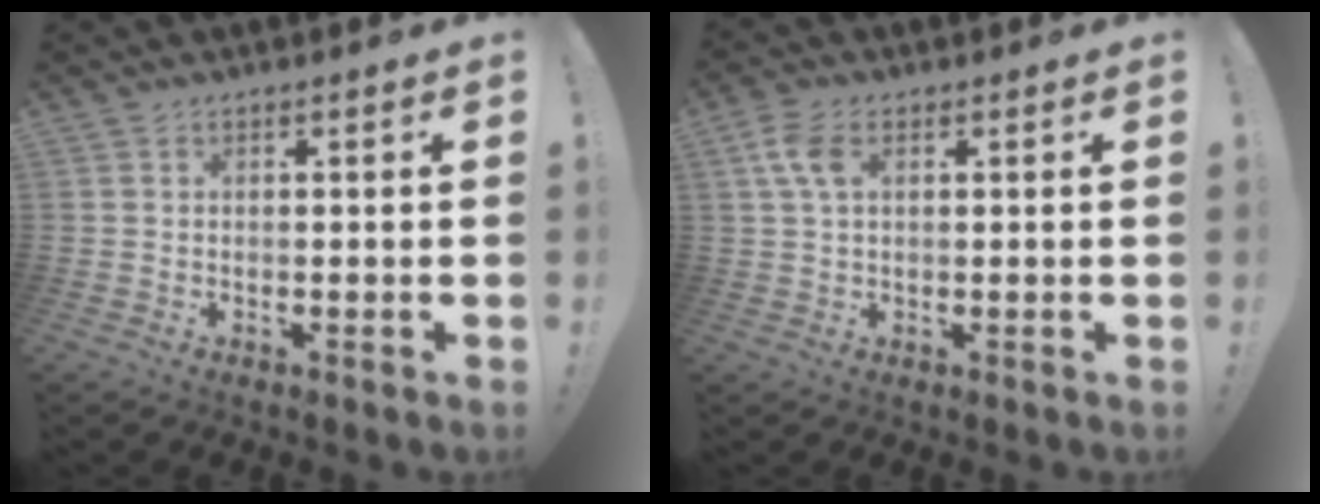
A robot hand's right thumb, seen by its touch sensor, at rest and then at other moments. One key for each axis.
{"total": 6.2, "fx": 1.9, "fy": 3.6, "fz": 4.7, "tx": -0.101, "ty": 0.001, "tz": 0.034}